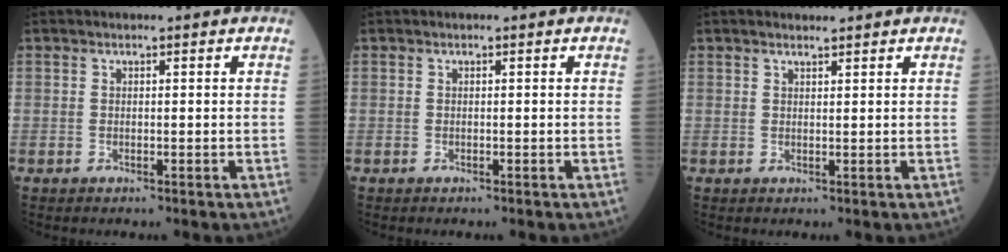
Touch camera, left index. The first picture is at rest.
{"total": 0.0}
{"total": 1.9, "force": [1.7, 0.4, 0.7], "torque": [-0.017, 0.007, 0.029]}